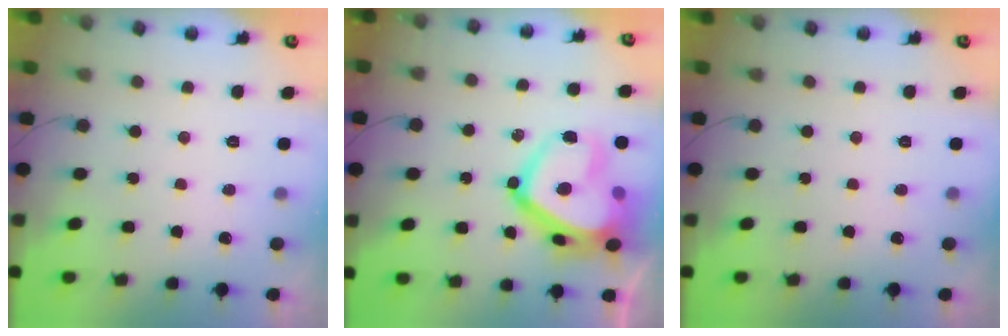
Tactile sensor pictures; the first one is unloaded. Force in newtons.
{"total": 21.1, "press": 21.0, "slide": 2.1}
{"total": 0.0}